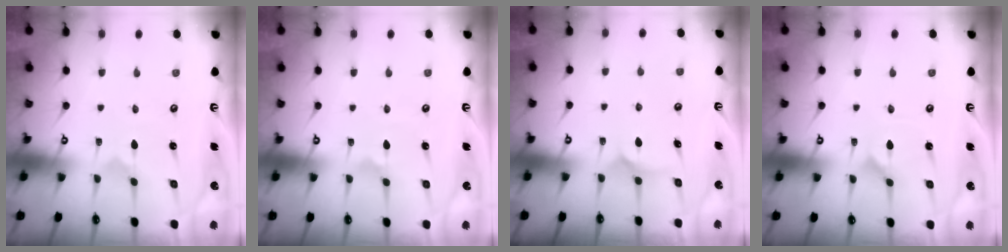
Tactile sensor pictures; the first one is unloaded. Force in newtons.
{"total": 2.4, "press": 2.4, "slide": 0.5}
{"total": 6.6, "press": 6.6, "slide": 0.3}
{"total": 2.1, "press": 2.1, "slide": 0.2}